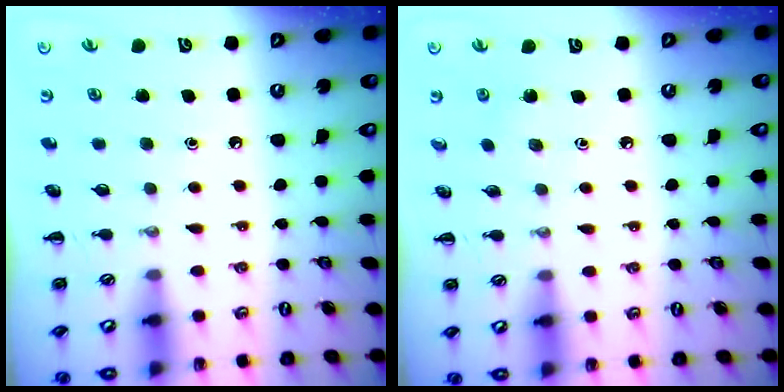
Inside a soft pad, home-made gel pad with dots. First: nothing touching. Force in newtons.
{"total": 2.7, "press": 2.6, "slide": 1.0}